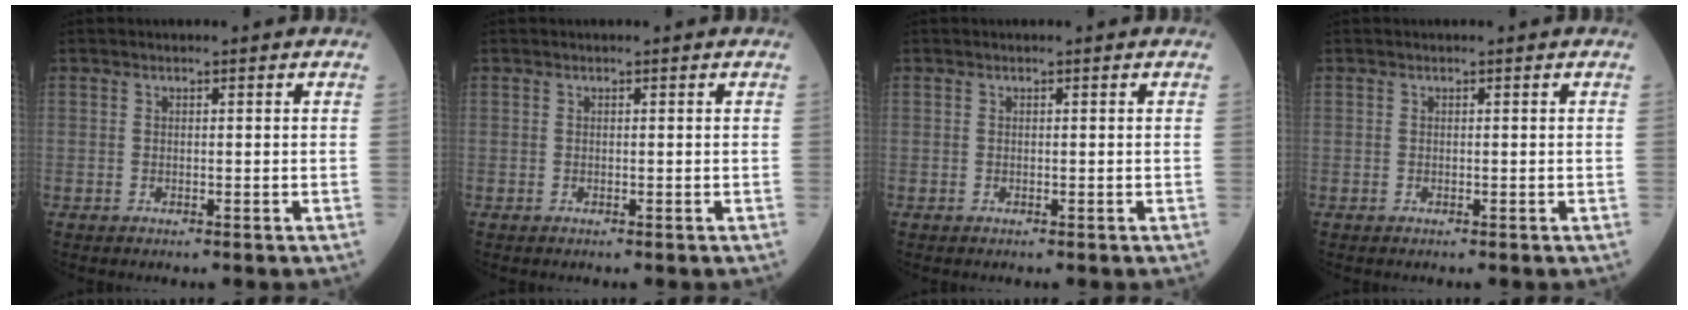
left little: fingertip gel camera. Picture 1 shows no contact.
{"total": 0.0}
{"total": 0.0}
{"total": 0.0}